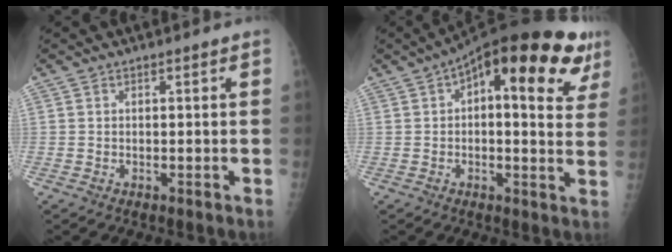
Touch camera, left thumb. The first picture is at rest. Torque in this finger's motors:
{"motor_torque": [0.06, 0.51, 0.05, -0.20, 0.20]}